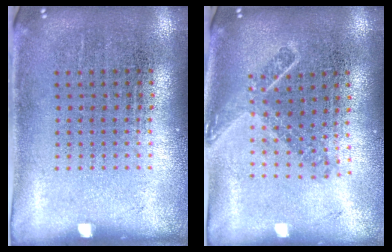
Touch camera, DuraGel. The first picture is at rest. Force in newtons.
{"total": 1.8, "press": 1.4, "slide": 1.2}